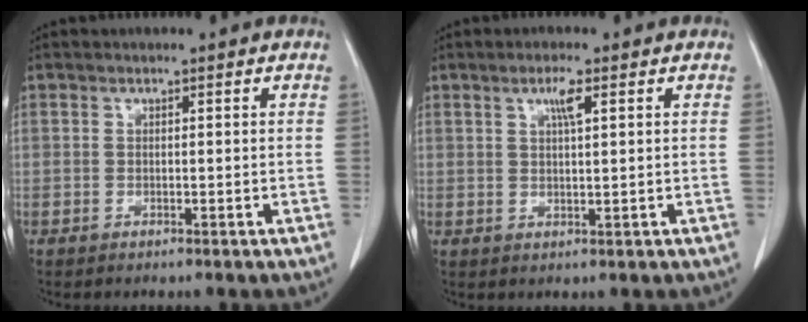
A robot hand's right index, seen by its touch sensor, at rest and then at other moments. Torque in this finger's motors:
{"motor_torque": [0.18, -0.05, 0.06, 0.03]}